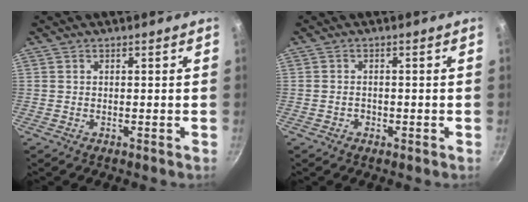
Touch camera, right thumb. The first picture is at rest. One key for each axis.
{"total": 1.5, "fx": -0.7, "fy": 1.2, "fz": 0.5, "tx": -0.003, "ty": 0.006, "tz": -0.009}